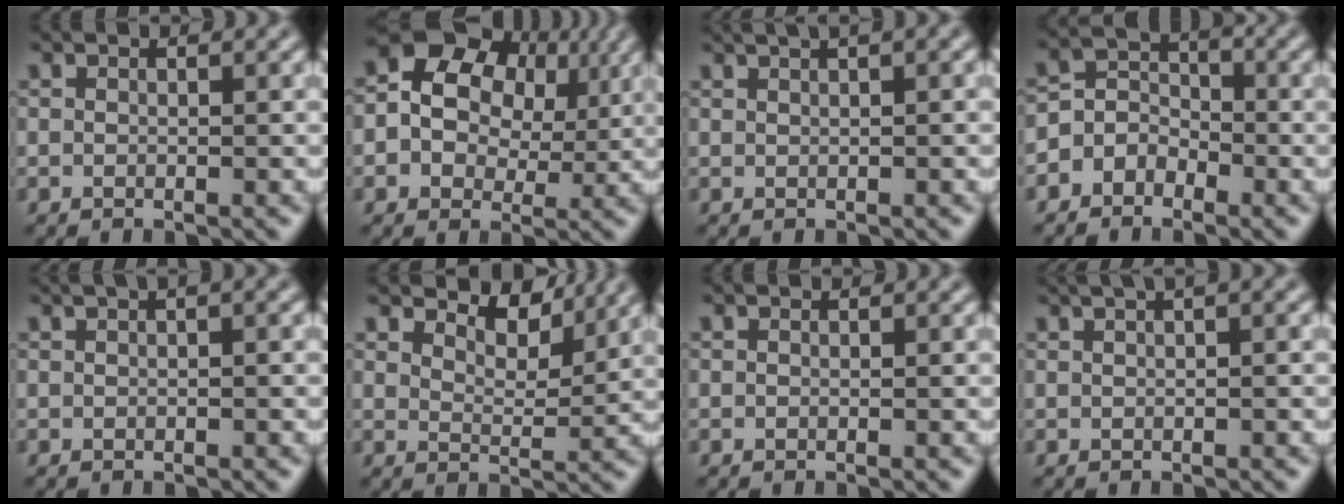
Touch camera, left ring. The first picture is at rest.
{"total": 9.0, "force": [2.6, 7.1, 5.0], "torque": [-0.088, 0.032, 0.024]}
{"total": 3.7, "force": [2.2, 1.3, 2.7], "torque": [-0.027, 0.013, 0.022]}
{"total": 3.3, "force": [-1.9, 2.6, 0.9], "torque": [0.003, 0.015, -0.050]}
{"total": 2.9, "force": [1.4, 1.1, 2.3], "torque": [-0.020, 0.011, 0.006]}
{"total": 4.4, "force": [3.9, 1.2, 1.7], "torque": [-0.040, 0.000, 0.052]}
{"total": 0.0}
{"total": 5.0, "force": [2.4, 2.1, 3.8], "torque": [-0.037, 0.029, 0.022]}